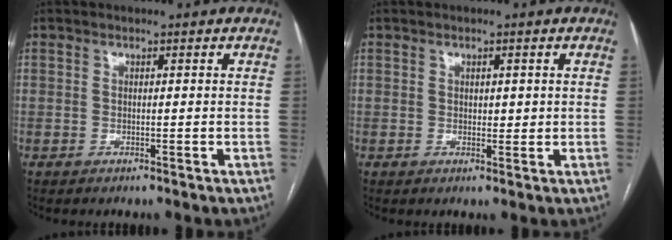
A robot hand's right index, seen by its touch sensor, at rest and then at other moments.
{"total": 1.5, "force": [0.4, 0.9, 1.1], "torque": [-0.013, -0.002, 0.007]}